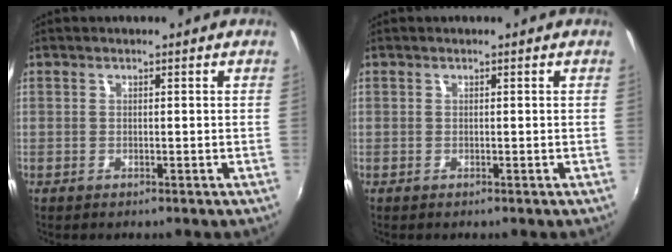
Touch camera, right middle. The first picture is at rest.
{"total": 0.0}